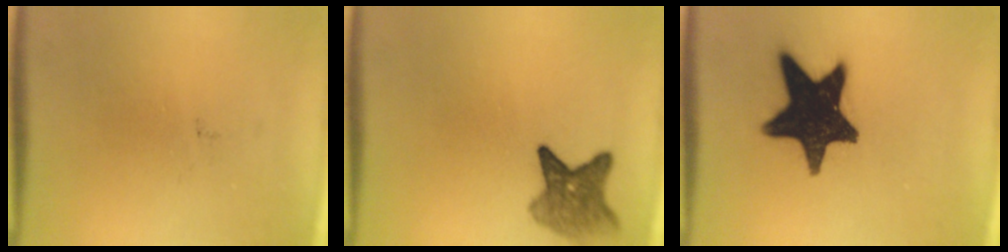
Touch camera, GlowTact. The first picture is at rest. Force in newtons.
{"total": 5.1}
{"total": 18.8}